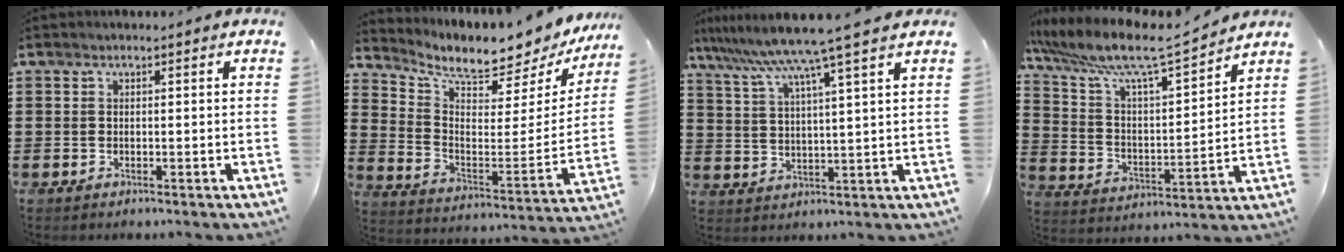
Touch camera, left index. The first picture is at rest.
{"total": 6.4, "force": [5.7, 0.6, 2.7], "torque": [-0.068, -0.064, 0.087]}
{"total": 8.1, "force": [6.7, -1.5, 4.4], "torque": [-0.111, -0.038, 0.108]}
{"total": 9.1, "force": [7.6, 1.0, 4.9], "torque": [-0.127, -0.048, 0.123]}